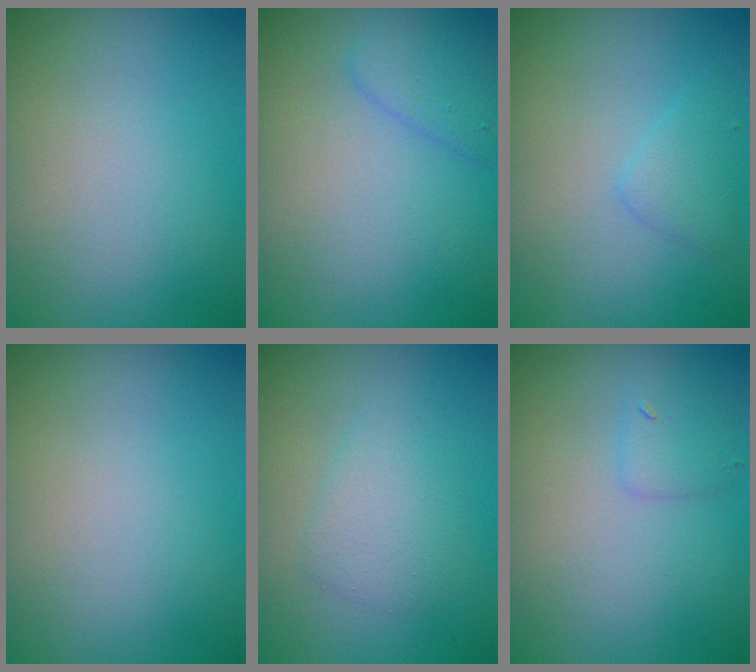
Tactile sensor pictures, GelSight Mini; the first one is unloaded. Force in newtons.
{"total": 2.2, "press": 2.2, "slide": 0.1}
{"total": 1.6, "press": 1.6, "slide": 0.1}
{"total": 0.0}
{"total": 2.4, "press": 2.4, "slide": 0.0}
{"total": 1.5, "press": 1.5, "slide": 0.1}